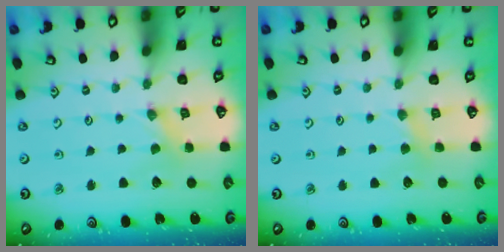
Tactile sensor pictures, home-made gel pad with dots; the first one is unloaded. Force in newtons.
{"total": 3.7, "press": 3.6, "slide": 0.6}